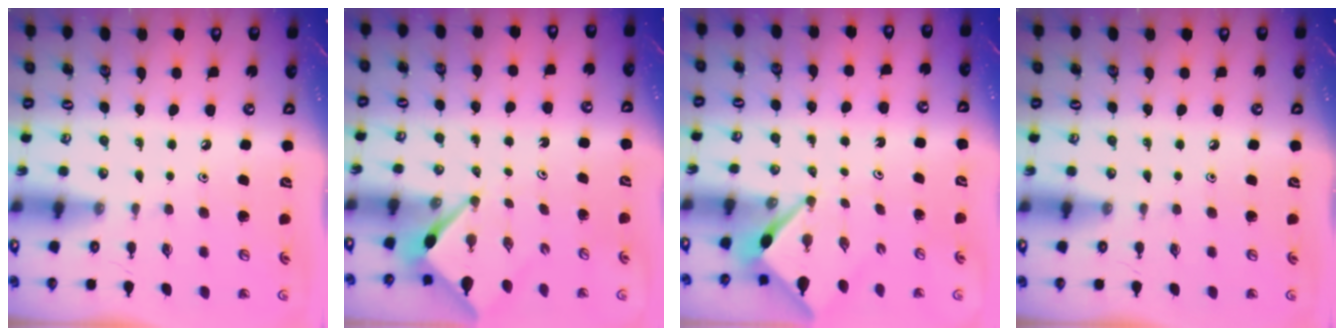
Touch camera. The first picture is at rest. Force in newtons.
{"total": 2.7, "press": 2.7, "slide": 0.3}
{"total": 2.8, "press": 2.8, "slide": 0.3}
{"total": 0.0}